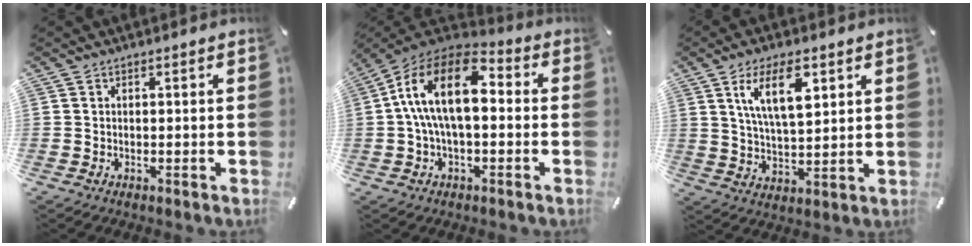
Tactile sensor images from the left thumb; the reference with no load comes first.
{"total": 16.4, "force": [1.3, 8.8, 13.8], "torque": [-0.272, 0.002, 0.020]}
{"total": 11.8, "force": [5.8, 4.9, 9.1], "torque": [-0.172, -0.007, 0.098]}